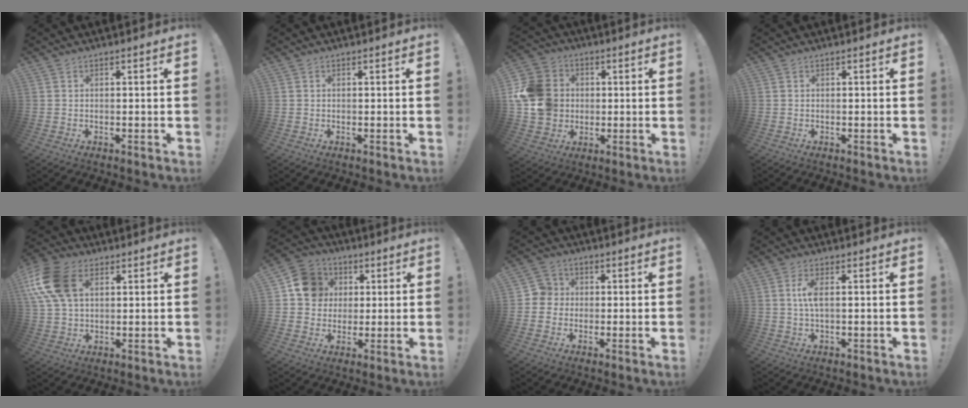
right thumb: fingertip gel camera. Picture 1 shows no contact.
{"total": 0.0}
{"total": 14.9, "force": [0.9, 13.3, 6.7], "torque": [-0.125, 0.014, 0.026]}
{"total": 0.0}
{"total": 16.3, "force": [5.1, 10.9, 11.1], "torque": [-0.214, -0.007, 0.097]}
{"total": 12.5, "force": [2.4, 11.3, 4.6], "torque": [-0.050, 0.008, 0.052]}
{"total": 5.1, "force": [-0.7, 5.0, 0.9], "torque": [-0.014, 0.013, -0.010]}
{"total": 4.5, "force": [0.6, 1.1, 4.3], "torque": [-0.082, -0.004, 0.005]}